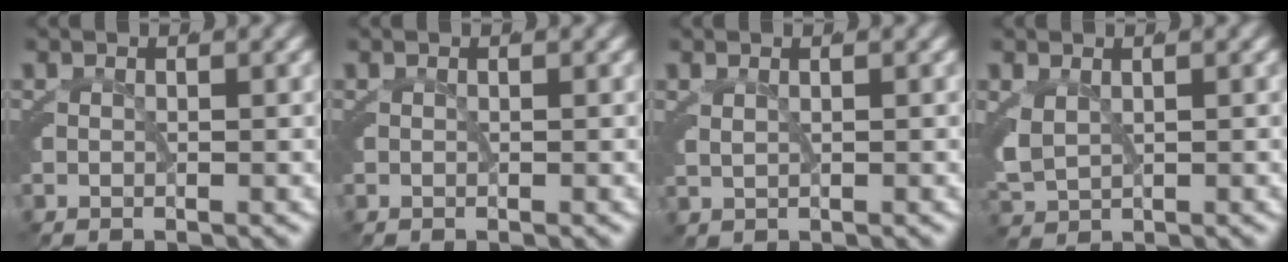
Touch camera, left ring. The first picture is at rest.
{"total": 0.0}
{"total": 0.8, "force": [0.8, 0.0, 0.2], "torque": [-0.004, -0.004, 0.023]}
{"total": 2.2, "force": [0.5, 1.8, 1.0], "torque": [-0.047, -0.019, 0.028]}